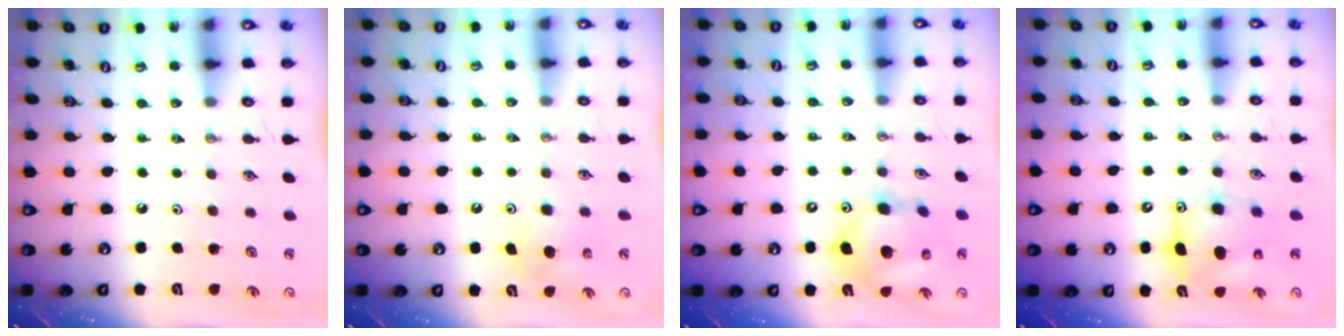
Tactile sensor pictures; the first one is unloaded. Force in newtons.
{"total": 6.1, "press": 6.1, "slide": 0.5}
{"total": 13.6, "press": 13.4, "slide": 2.3}
{"total": 8.9, "press": 8.9, "slide": 0.7}